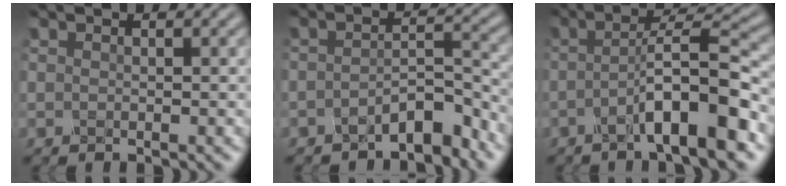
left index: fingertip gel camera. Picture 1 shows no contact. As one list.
[{"total": 3.4, "force": [-2.7, 0.7, 1.9], "torque": [-0.029, 0.013, -0.052]}, {"total": 7.2, "force": [-2.8, 1.1, 6.6], "torque": [-0.095, 0.020, -0.057]}]